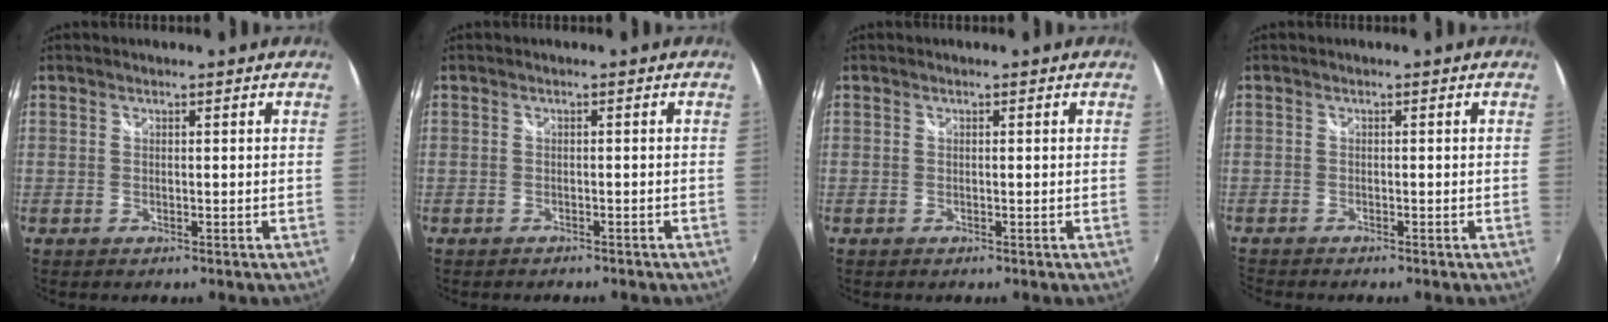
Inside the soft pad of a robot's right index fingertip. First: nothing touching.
{"total": 2.2, "force": [-2.0, 0.5, 0.7], "torque": [-0.019, -0.012, -0.029]}
{"total": 0.0}
{"total": 2.1, "force": [-2.0, 0.0, 0.5], "torque": [-0.020, -0.013, -0.040]}